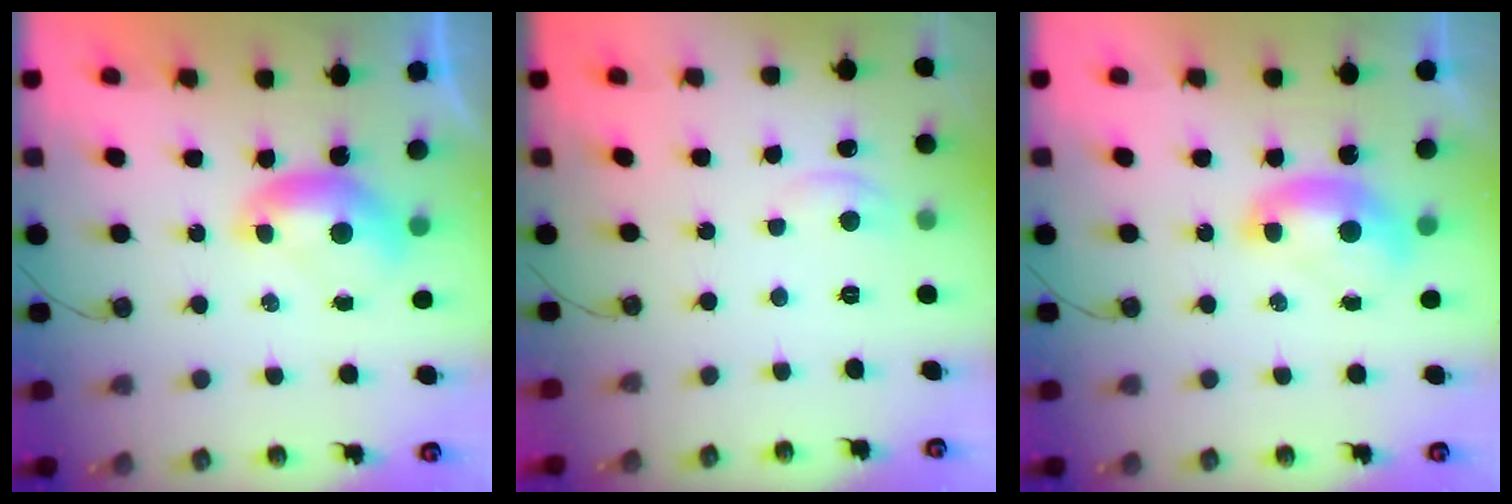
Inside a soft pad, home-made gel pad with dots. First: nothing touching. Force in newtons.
{"total": 1.5, "press": 1.4, "slide": 0.5}
{"total": 1.6, "press": 1.6, "slide": 0.2}